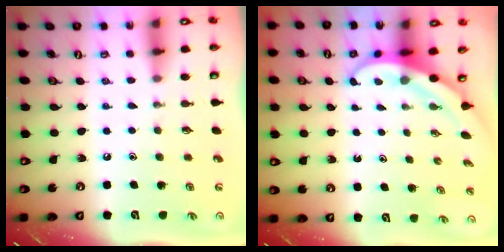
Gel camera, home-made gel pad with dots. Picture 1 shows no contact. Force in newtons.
{"total": 3.9, "press": 3.8, "slide": 0.3}